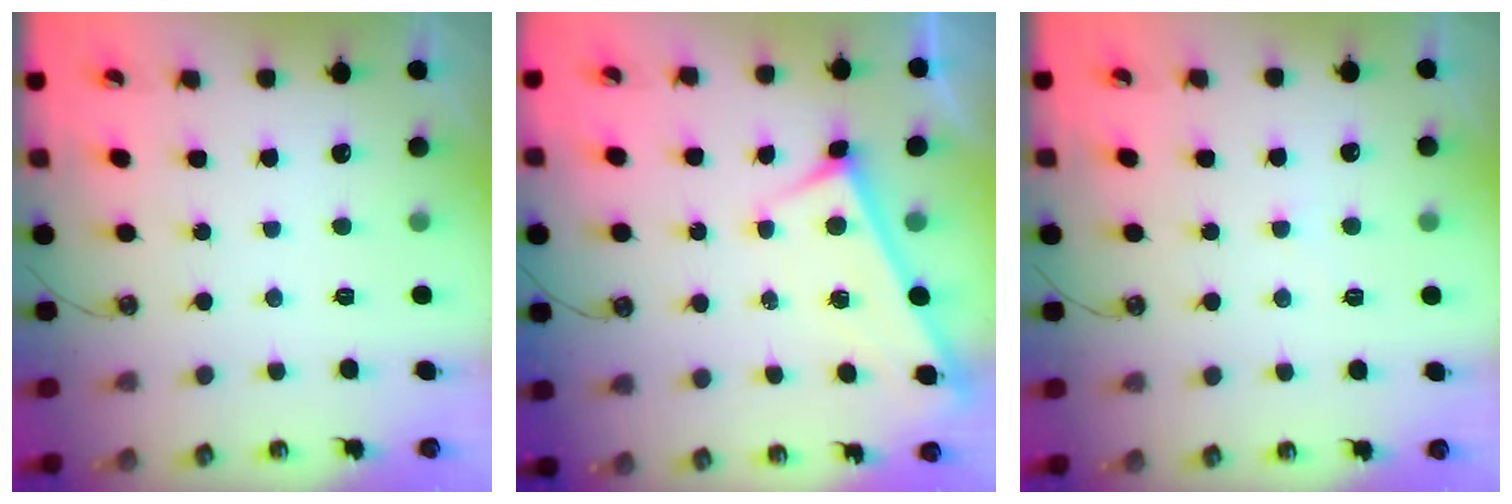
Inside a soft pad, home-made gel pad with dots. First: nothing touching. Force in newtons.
{"total": 3.2, "press": 3.2, "slide": 0.3}
{"total": 1.4, "press": 1.4, "slide": 0.3}